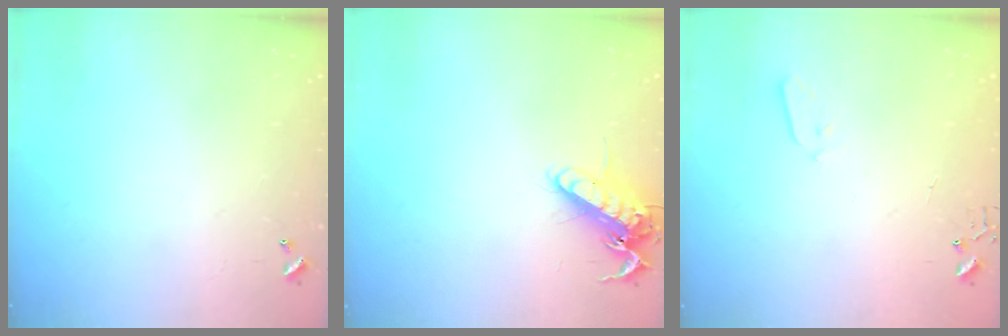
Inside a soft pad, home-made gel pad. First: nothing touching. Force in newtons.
{"total": 13.8, "press": 13.7, "slide": 2.0}
{"total": 3.0, "press": 2.9, "slide": 0.7}